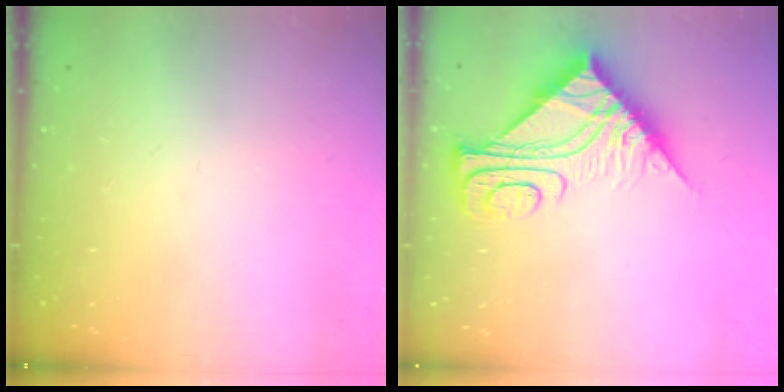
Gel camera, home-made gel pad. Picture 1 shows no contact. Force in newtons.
{"total": 11.6, "press": 11.5, "slide": 1.1}